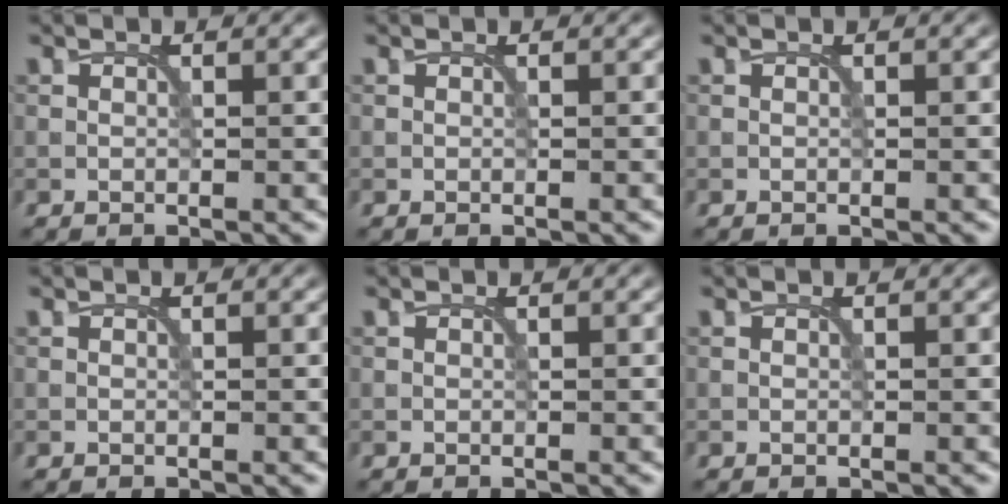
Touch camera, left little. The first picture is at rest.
{"total": 0.0}
{"total": 0.0}
{"total": 0.0}
{"total": 0.0}
{"total": 0.0}